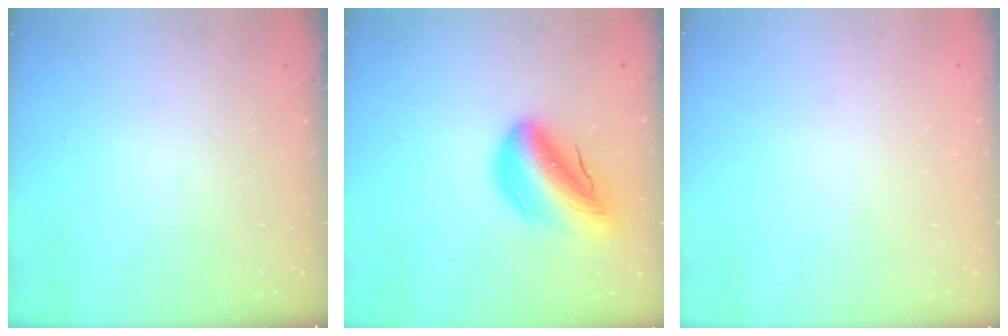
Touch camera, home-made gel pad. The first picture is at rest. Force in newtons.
{"total": 15.3, "press": 14.8, "slide": 3.8}
{"total": 2.2, "press": 2.2, "slide": 0.1}